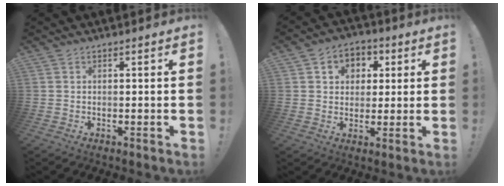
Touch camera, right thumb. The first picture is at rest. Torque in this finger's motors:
{"motor_torque": [-0.20, 0.28, 0.05, 0.07, 0.00]}